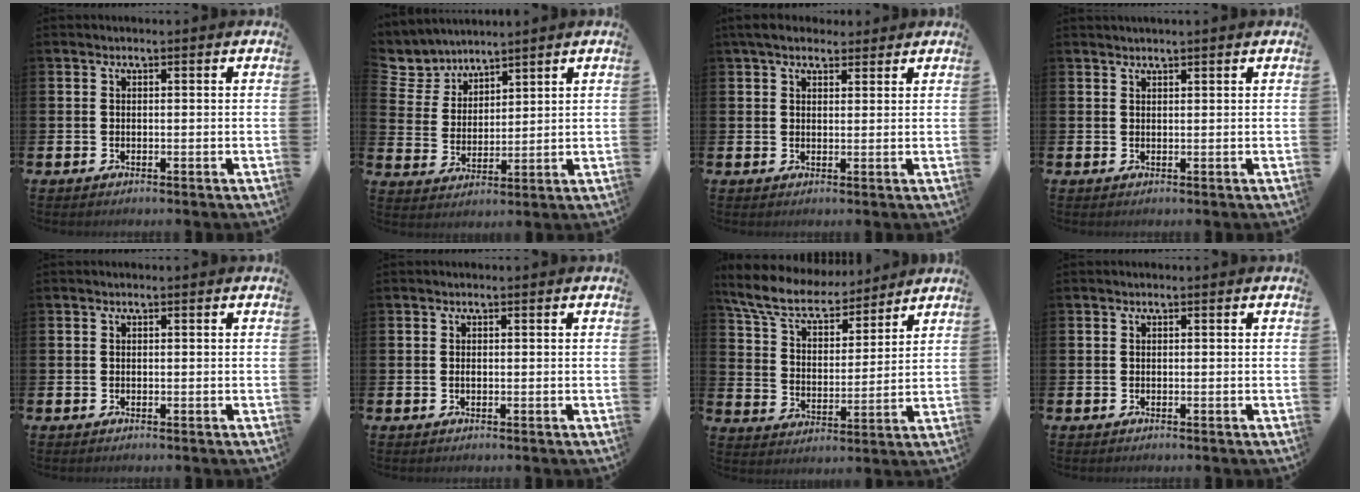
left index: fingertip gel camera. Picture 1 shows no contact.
{"total": 5.4, "force": [5.0, 2.1, -0.3], "torque": [-0.029, -0.030, 0.091]}
{"total": 4.5, "force": [3.8, 1.9, 1.5], "torque": [-0.031, -0.006, 0.069]}
{"total": 0.9, "force": [0.9, -0.1, 0.1], "torque": [0.000, 0.000, 0.016]}
{"total": 0.0}
{"total": 0.0}
{"total": 8.5, "force": [7.7, 2.6, 2.6], "torque": [-0.094, -0.047, 0.137]}
{"total": 0.0}